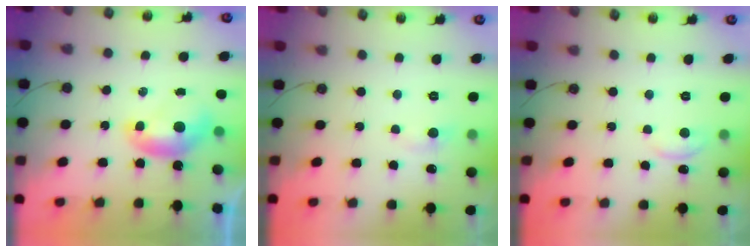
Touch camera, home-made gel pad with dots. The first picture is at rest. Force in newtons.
{"total": 1.1, "press": 0.8, "slide": 0.8}
{"total": 2.0, "press": 2.0, "slide": 0.3}